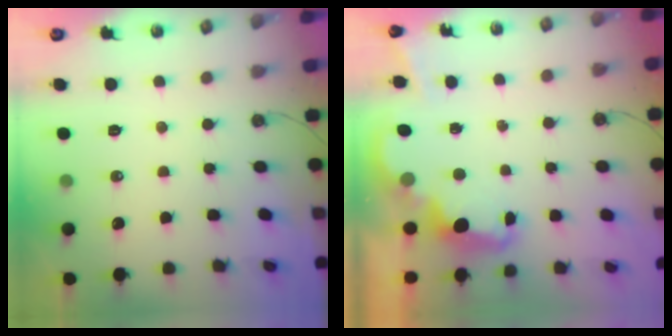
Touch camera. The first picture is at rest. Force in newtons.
{"total": 3.7, "press": 3.7, "slide": 0.6}